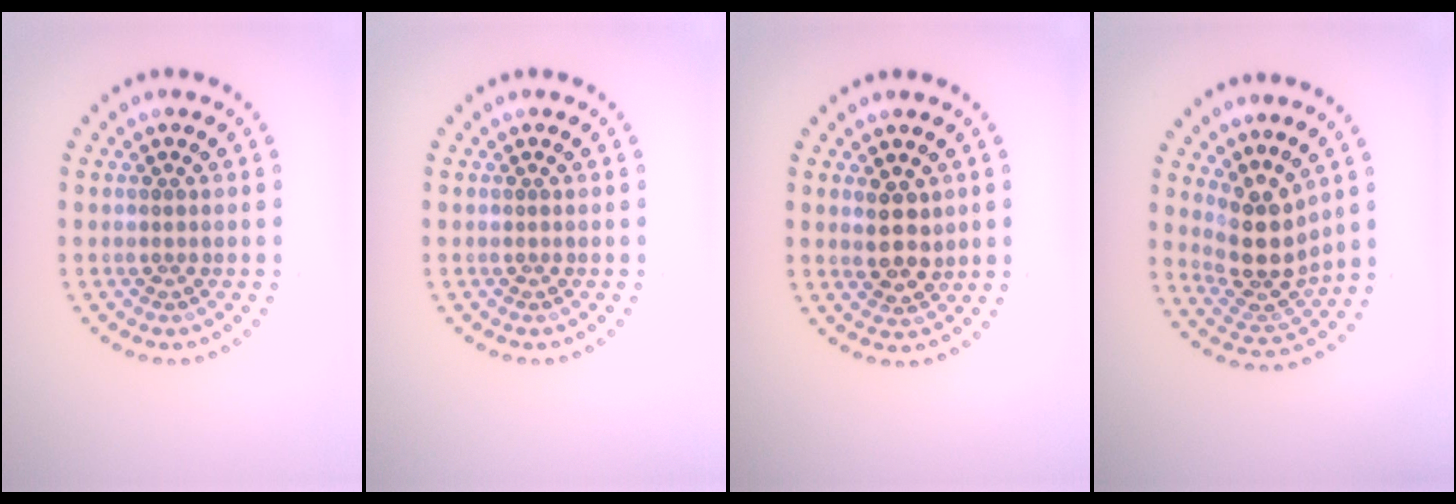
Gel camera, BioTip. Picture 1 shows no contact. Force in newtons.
{"total": 0.0}
{"total": 2.7, "press": 2.5, "slide": 1.1}
{"total": 4.3, "press": 3.4, "slide": 2.6}